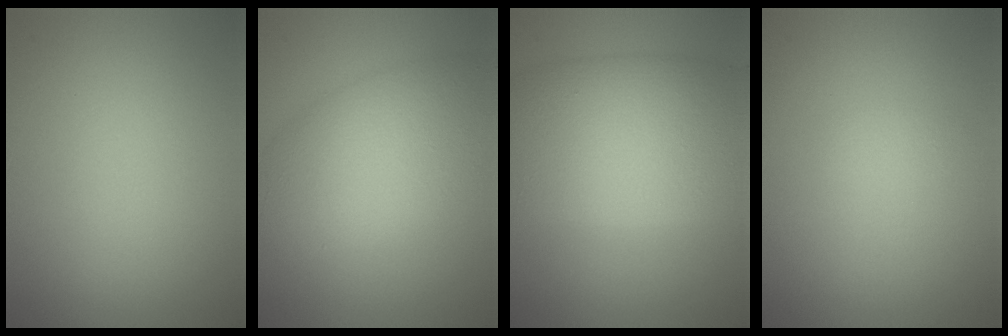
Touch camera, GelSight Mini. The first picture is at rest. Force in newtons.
{"total": 7.7, "press": 7.7, "slide": 0.3}
{"total": 11.3, "press": 11.3, "slide": 0.5}
{"total": 0.8, "press": 0.8, "slide": 0.0}